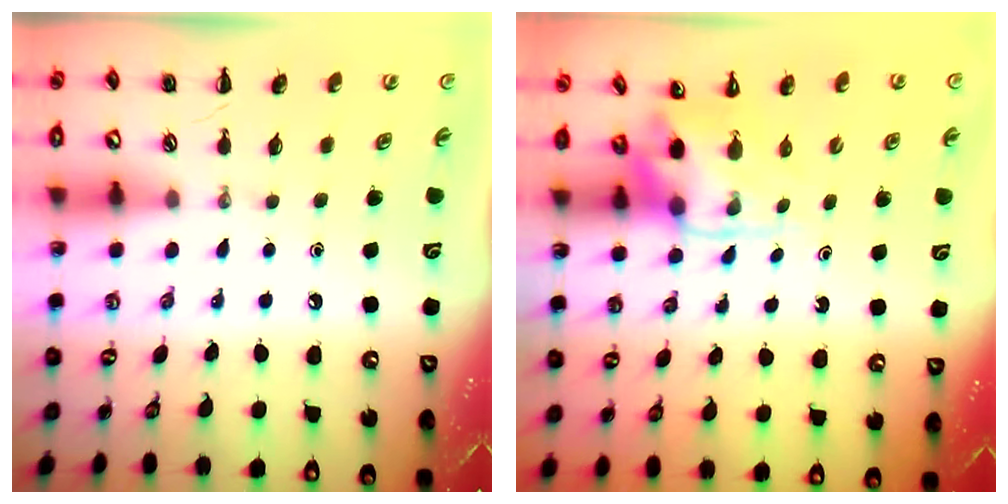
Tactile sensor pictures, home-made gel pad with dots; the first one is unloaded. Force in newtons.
{"total": 4.0, "press": 3.9, "slide": 0.7}